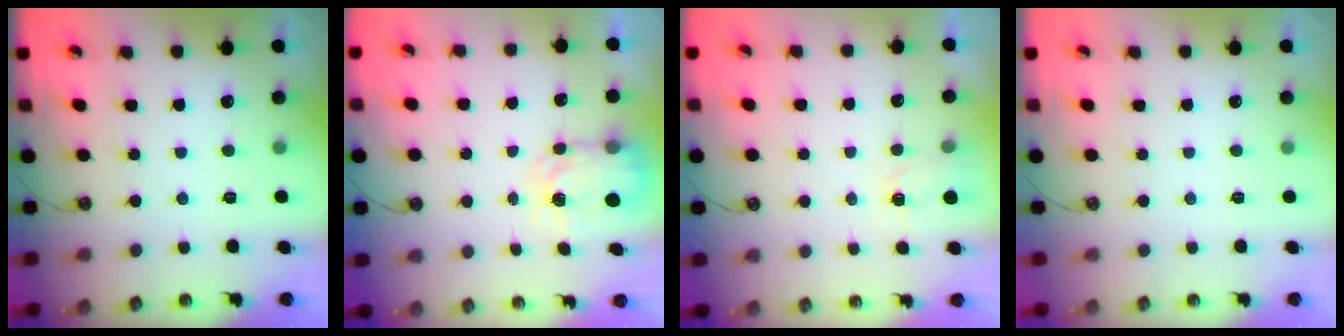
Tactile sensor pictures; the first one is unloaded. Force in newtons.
{"total": 5.0, "press": 5.0, "slide": 0.3}
{"total": 1.3, "press": 1.2, "slide": 0.2}
{"total": 0.0}